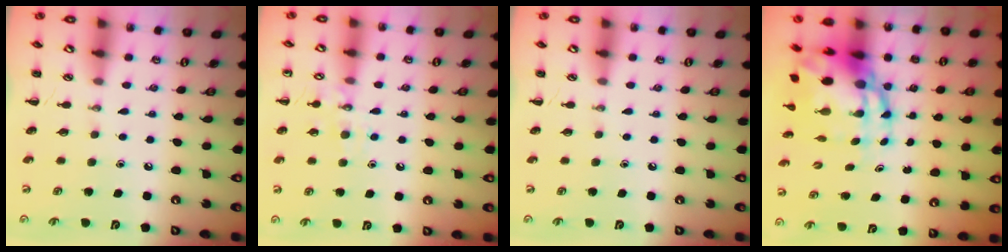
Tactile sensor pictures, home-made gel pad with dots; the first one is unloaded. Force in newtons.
{"total": 8.6, "press": 8.5, "slide": 1.1}
{"total": 0.0}
{"total": 11.0, "press": 10.7, "slide": 2.8}